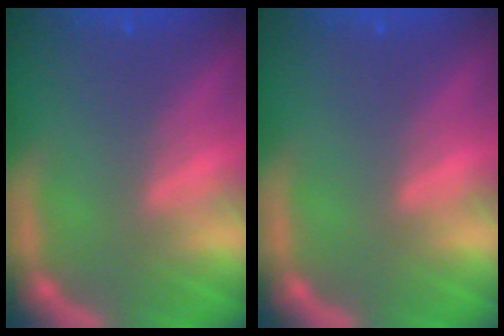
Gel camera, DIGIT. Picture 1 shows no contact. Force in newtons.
{"total": 0.0}